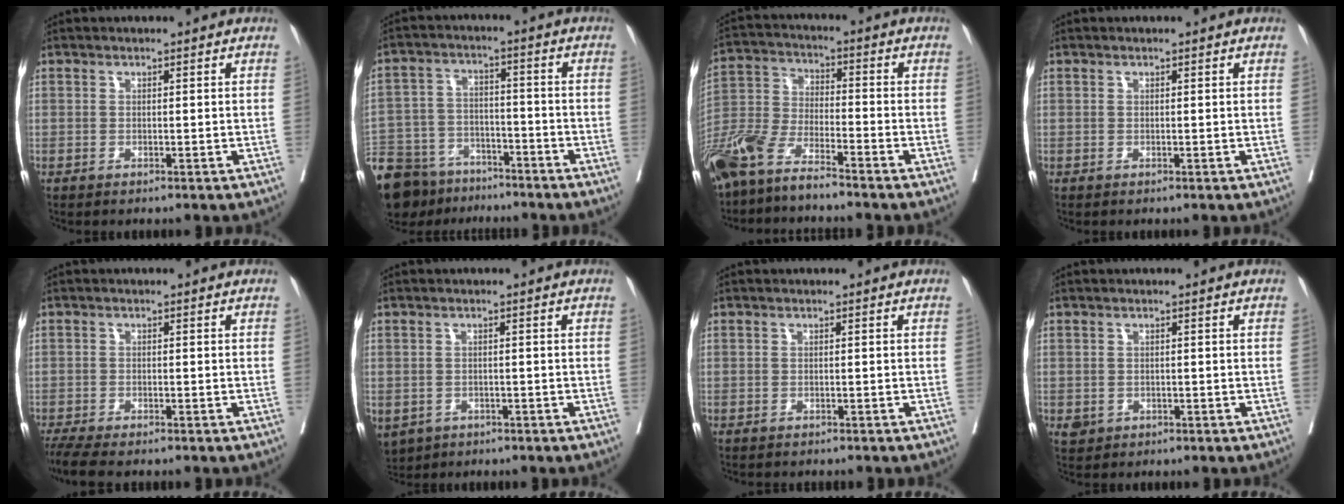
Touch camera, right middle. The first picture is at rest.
{"total": 18.8, "force": [-15.0, 8.9, 7.2], "torque": [-0.192, -0.011, -0.240]}
{"total": 10.6, "force": [-8.5, 2.0, 6.0], "torque": [-0.137, -0.013, -0.172]}
{"total": 0.0}
{"total": 5.2, "force": [-4.4, 0.6, 2.8], "torque": [-0.048, -0.016, -0.077]}
{"total": 8.3, "force": [-4.0, 6.7, 3.0], "torque": [-0.089, -0.007, -0.053]}
{"total": 1.8, "force": [-1.7, 0.4, 0.5], "torque": [-0.019, -0.005, -0.021]}
{"total": 1.7, "force": [-0.5, 1.5, 0.6], "torque": [-0.009, 0.002, 0.001]}